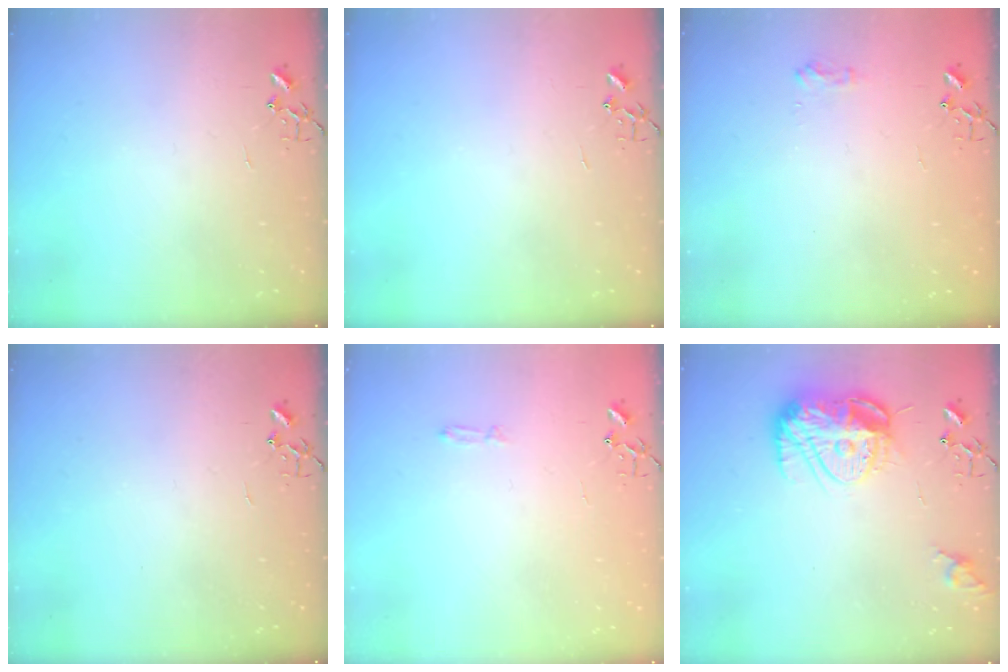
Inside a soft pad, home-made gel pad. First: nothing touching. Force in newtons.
{"total": 0.0}
{"total": 7.5, "press": 7.4, "slide": 0.8}
{"total": 0.0}
{"total": 2.8, "press": 2.8, "slide": 0.4}
{"total": 15.2, "press": 15.2, "slide": 1.5}